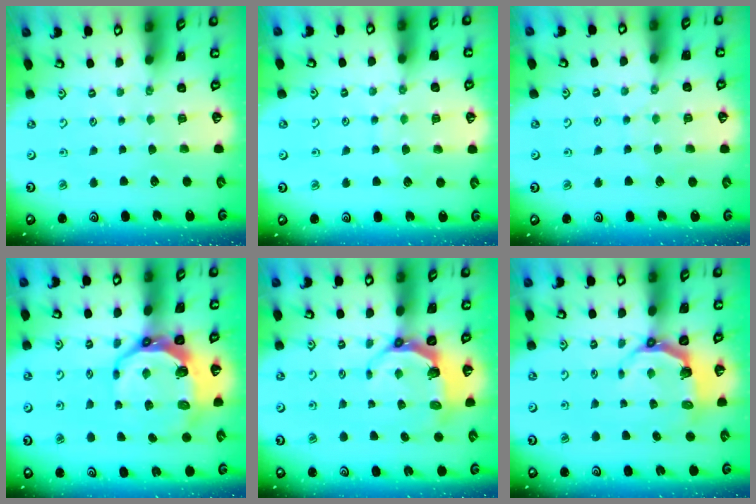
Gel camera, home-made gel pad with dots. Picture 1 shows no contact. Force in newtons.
{"total": 7.1, "press": 7.1, "slide": 0.5}
{"total": 4.1, "press": 4.1, "slide": 0.6}
{"total": 11.5, "press": 10.6, "slide": 4.4}
{"total": 5.2, "press": 3.8, "slide": 3.5}
{"total": 4.9, "press": 3.2, "slide": 3.7}